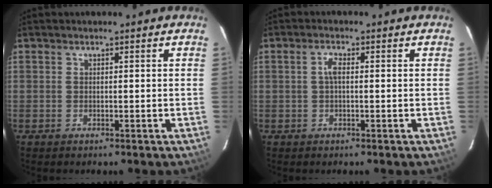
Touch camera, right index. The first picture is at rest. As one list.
[{"total": 1.9, "force": [0.1, 0.7, 1.8], "torque": [-0.039, 0.006, 0.001]}]